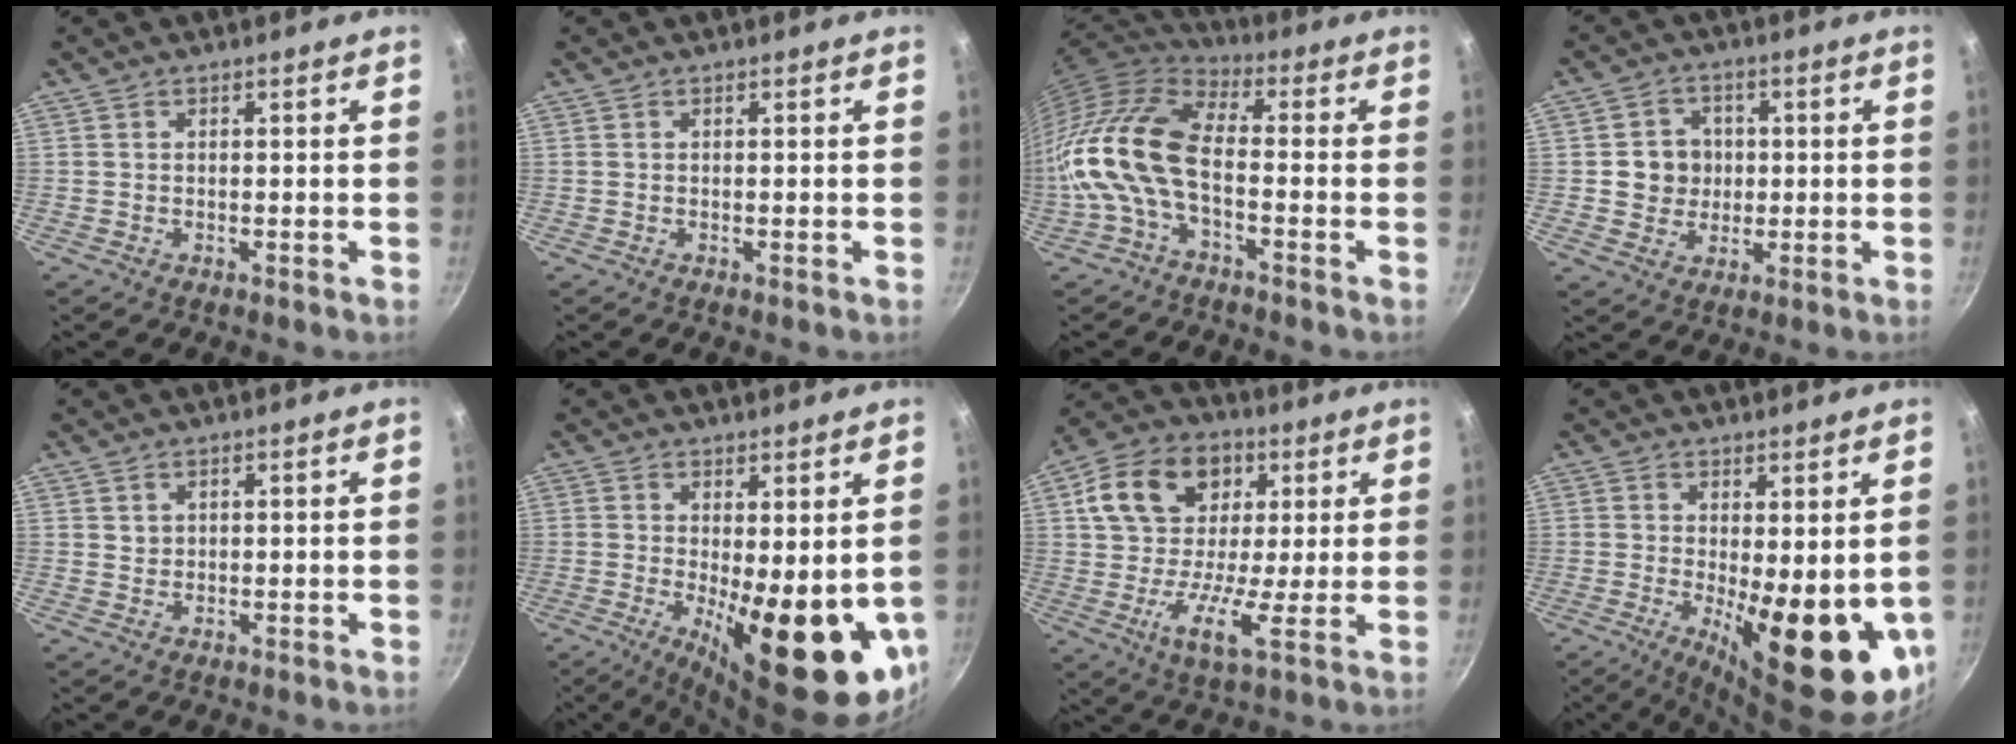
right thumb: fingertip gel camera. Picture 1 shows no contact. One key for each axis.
{"total": 0.0}
{"total": 15.0, "fx": -3.3, "fy": 7.5, "fz": 12.6, "tx": -0.251, "ty": 0.035, "tz": -0.085}
{"total": 6.6, "fx": 0.3, "fy": 6.2, "fz": 2.3, "tx": 0.000, "ty": 0.006, "tz": 0.003}
{"total": 1.0, "fx": 0.5, "fy": 0.8, "fz": 0.2, "tx": 0.002, "ty": 0.001, "tz": 0.009}
{"total": 17.1, "fx": -2.0, "fy": 6.0, "fz": 15.8, "tx": -0.194, "ty": -0.031, "tz": -0.013}
{"total": 16.3, "fx": 3.8, "fy": 10.9, "fz": 11.5, "tx": -0.183, "ty": 0.009, "tz": 0.042}
{"total": 15.9, "fx": -1.6, "fy": 5.7, "fz": 14.7, "tx": -0.174, "ty": -0.028, "tz": -0.008}